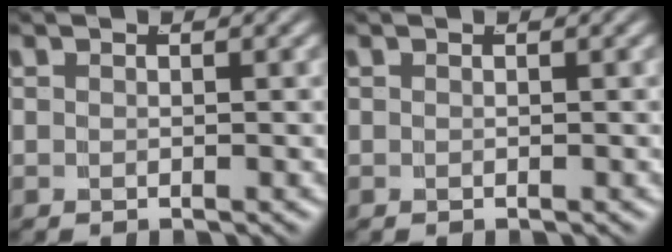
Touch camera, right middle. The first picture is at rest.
{"total": 0.0}